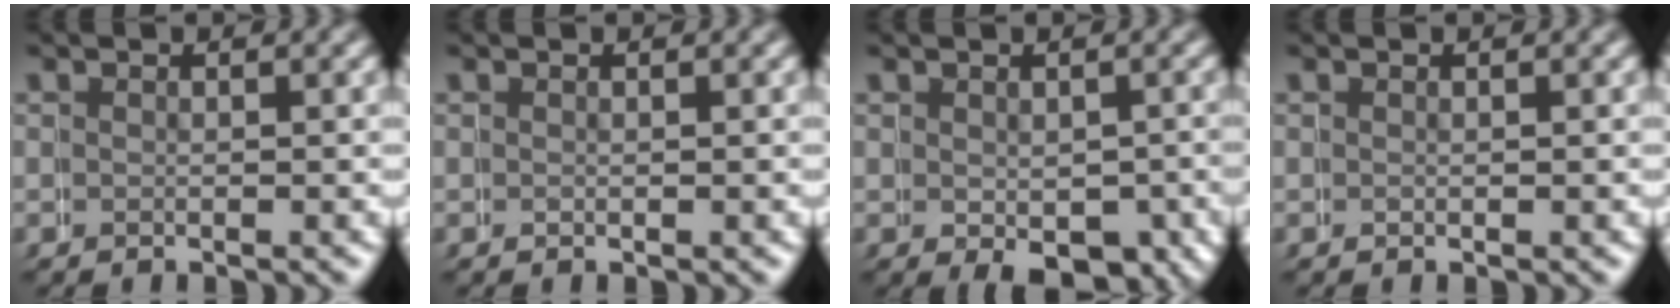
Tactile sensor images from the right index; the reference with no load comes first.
{"total": 1.4, "force": [0.1, 0.8, 1.2], "torque": [-0.020, -0.006, 0.005]}
{"total": 4.5, "force": [-1.9, 2.3, 3.4], "torque": [-0.033, -0.012, -0.021]}
{"total": 1.7, "force": [0.0, 0.9, 1.5], "torque": [-0.024, -0.007, 0.003]}